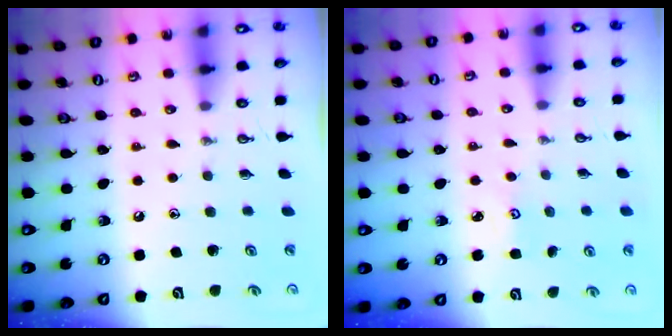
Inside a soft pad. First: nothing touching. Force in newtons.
{"total": 2.9, "press": 2.9, "slide": 0.4}